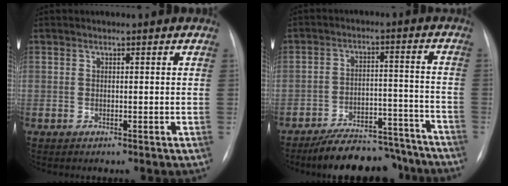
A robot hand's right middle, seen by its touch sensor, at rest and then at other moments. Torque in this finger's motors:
{"motor_torque": [1.12, -1.02, 0.48, 0.10]}